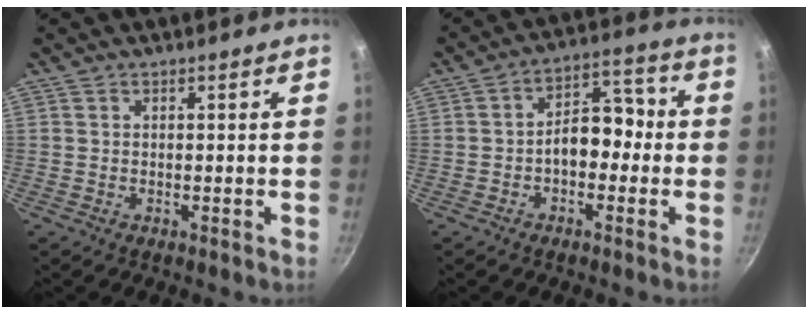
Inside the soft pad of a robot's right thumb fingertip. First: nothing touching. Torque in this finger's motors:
{"motor_torque": [0.90, 1.10, 1.00, -0.44, 0.09]}